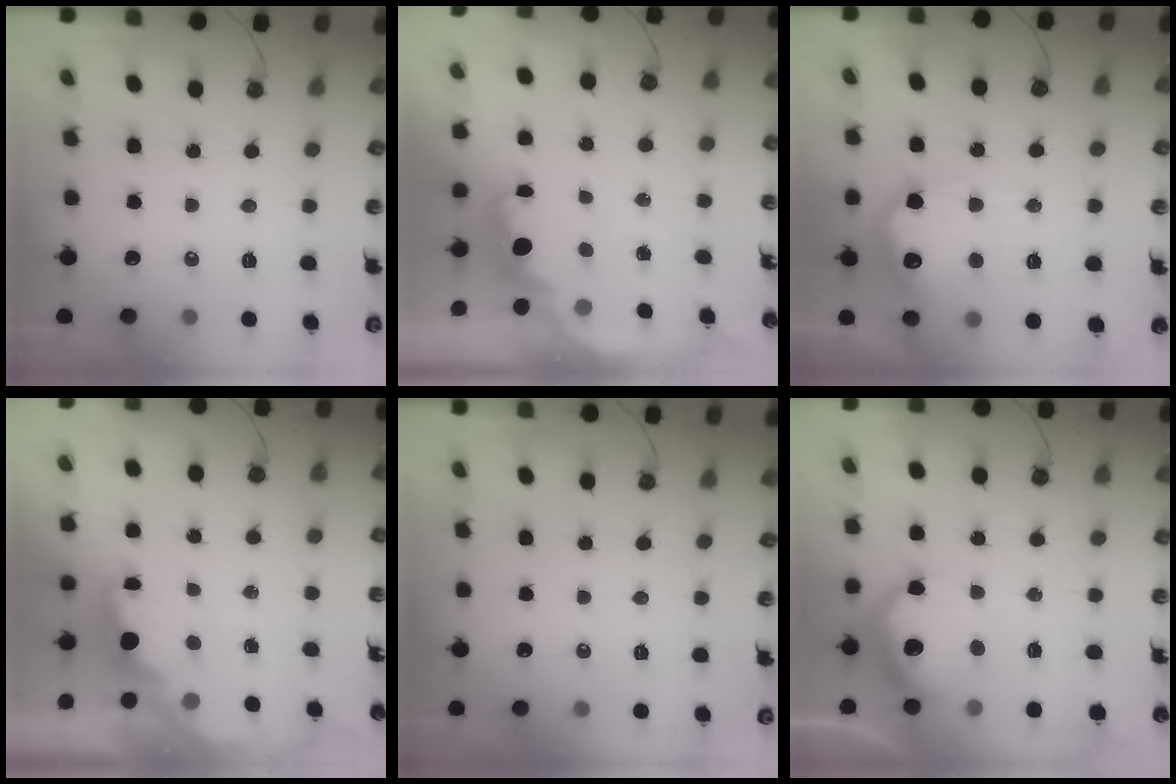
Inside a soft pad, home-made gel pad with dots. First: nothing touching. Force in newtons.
{"total": 2.4, "press": 2.3, "slide": 0.6}
{"total": 16.2, "press": 16.2, "slide": 0.8}
{"total": 2.3, "press": 2.2, "slide": 0.8}
{"total": 0.0}
{"total": 13.1, "press": 13.1, "slide": 0.8}